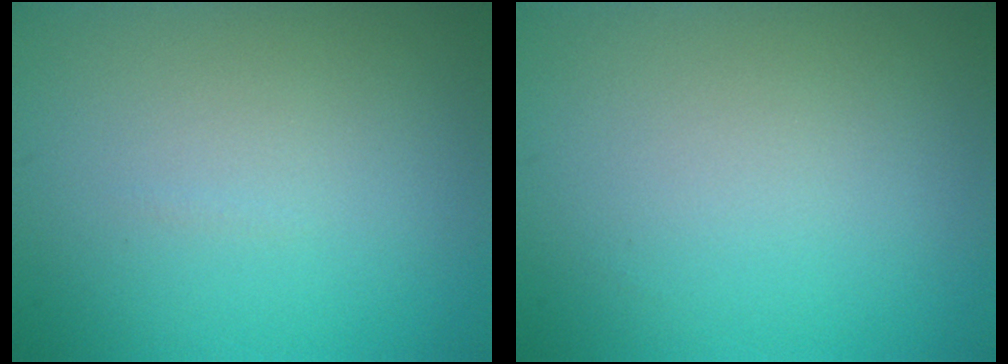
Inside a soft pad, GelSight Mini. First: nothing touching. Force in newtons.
{"total": 0.0}